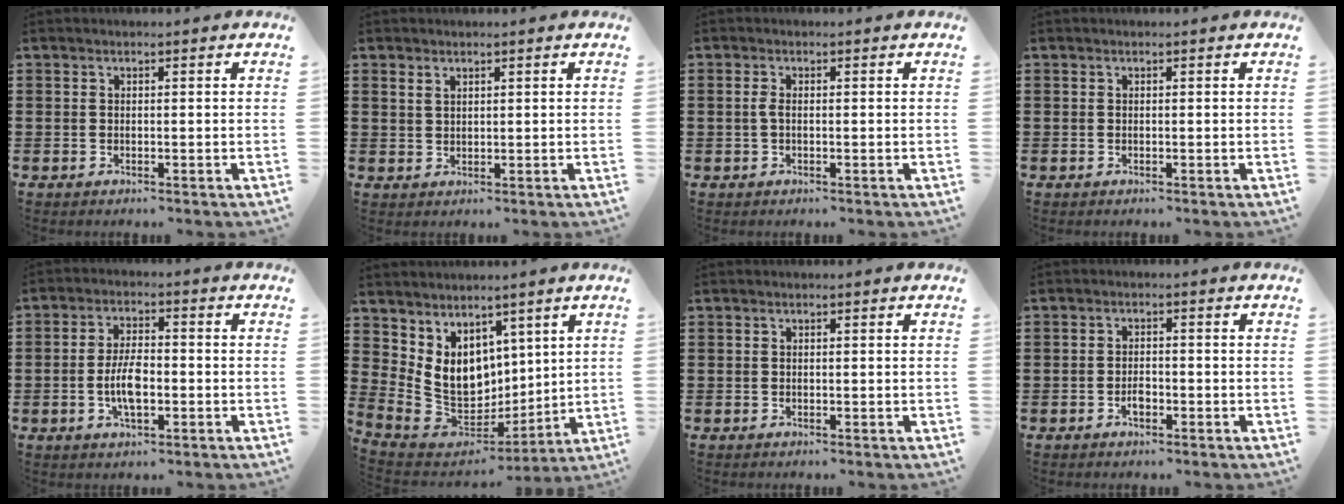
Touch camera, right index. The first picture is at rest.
{"total": 1.2, "force": [1.0, 0.6, 0.4], "torque": [-0.010, 0.001, 0.020]}
{"total": 1.4, "force": [-0.3, 0.3, 1.3], "torque": [-0.039, -0.008, -0.011]}
{"total": 0.0}
{"total": 5.8, "force": [-1.2, 2.3, 5.2], "torque": [-0.113, 0.000, -0.026]}
{"total": 9.6, "force": [3.5, 7.9, 4.2], "torque": [-0.115, -0.034, 0.076]}
{"total": 0.0}
{"total": 1.9, "force": [-0.9, 0.8, 1.4], "torque": [-0.029, 0.000, -0.017]}